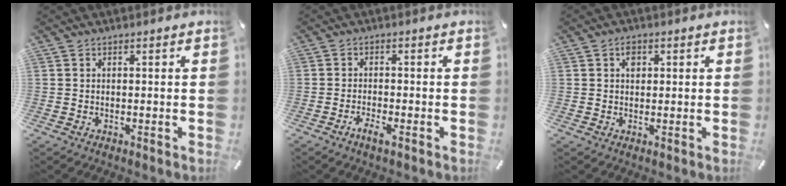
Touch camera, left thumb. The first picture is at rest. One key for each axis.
{"total": 2.9, "fx": -1.7, "fy": 0.8, "fz": 2.1, "tx": -0.041, "ty": 0.003, "tz": -0.033}
{"total": 2.3, "fx": 0.7, "fy": 1.7, "fz": 1.3, "tx": -0.013, "ty": -0.001, "tz": 0.009}